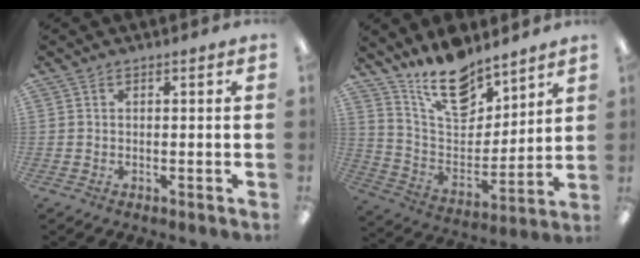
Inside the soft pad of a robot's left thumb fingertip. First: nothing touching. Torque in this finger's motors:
{"motor_torque": [0.31, 0.26, -0.07, -0.43, 0.05]}